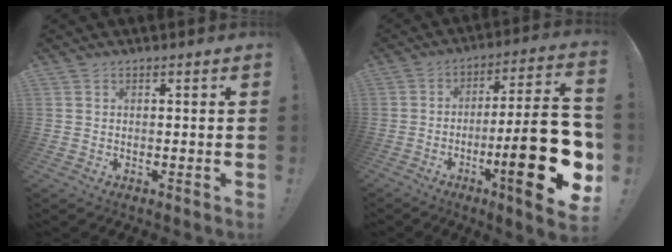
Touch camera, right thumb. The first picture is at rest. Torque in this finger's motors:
{"motor_torque": [1.89, 3.12, 1.54, -1.23, 0.27]}